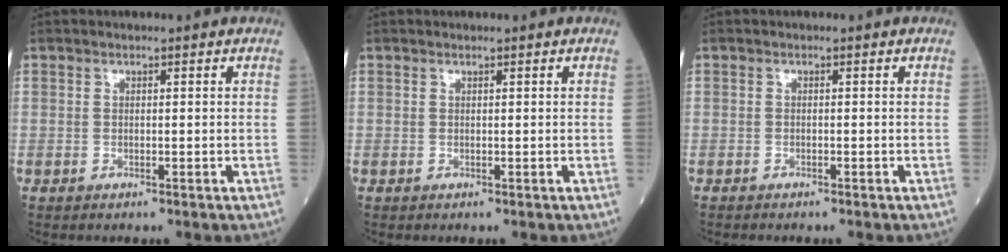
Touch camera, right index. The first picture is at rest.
{"total": 0.0}
{"total": 1.0, "force": [-0.8, 0.3, 0.5], "torque": [-0.013, -0.003, -0.011]}